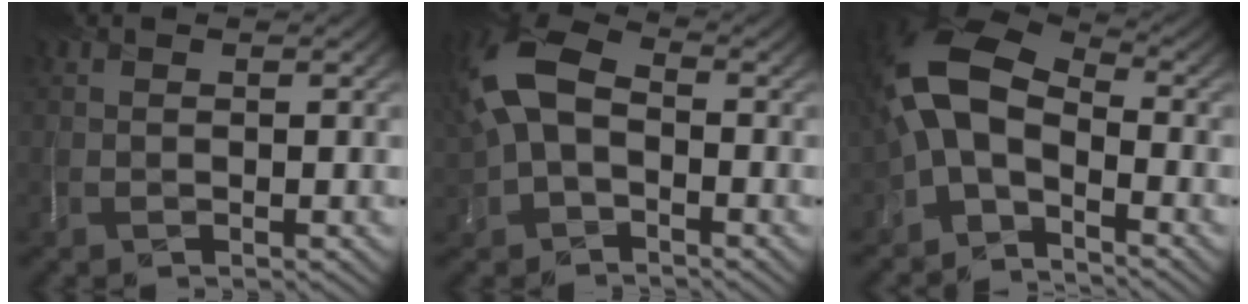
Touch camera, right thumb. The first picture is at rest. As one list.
[{"total": 9.2, "force": [0.6, 6.1, 6.8], "torque": [-0.180, 0.008, 0.003]}, {"total": 10.3, "force": [-1.7, 6.0, 8.3], "torque": [-0.188, 0.007, -0.054]}]